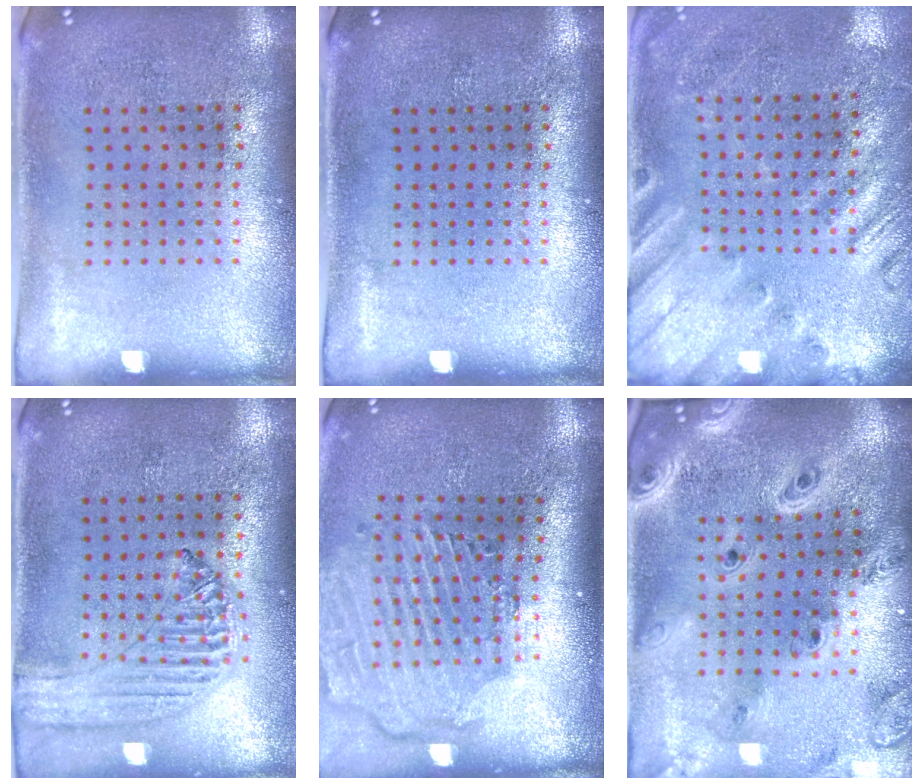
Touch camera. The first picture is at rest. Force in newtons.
{"total": 0.0}
{"total": 2.4, "press": 2.0, "slide": 1.3}
{"total": 1.3, "press": 1.3, "slide": 0.1}
{"total": 2.8, "press": 2.3, "slide": 1.7}
{"total": 3.9, "press": 3.0, "slide": 2.5}